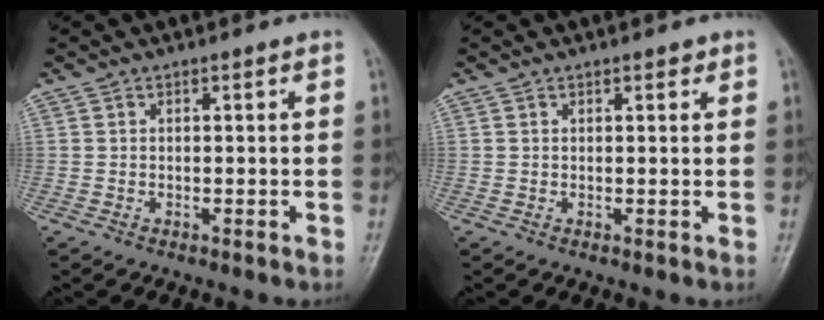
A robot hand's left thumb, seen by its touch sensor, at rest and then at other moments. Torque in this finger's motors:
{"motor_torque": [-0.29, -0.22, -0.52, -0.11, 0.01]}